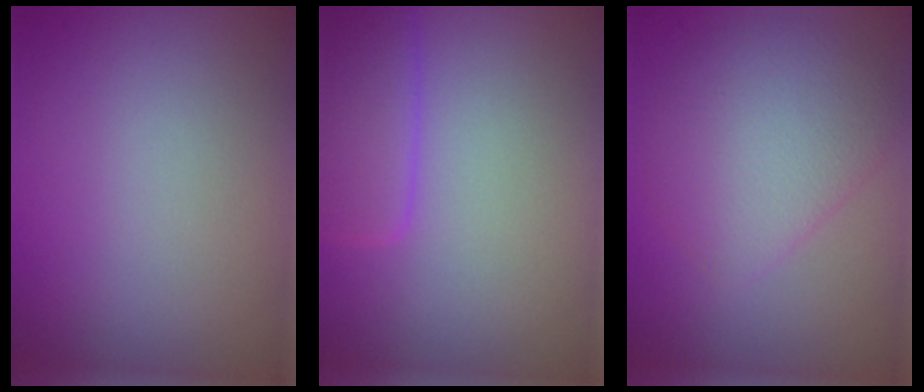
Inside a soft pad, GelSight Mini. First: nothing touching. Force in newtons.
{"total": 3.3, "press": 3.3, "slide": 0.2}
{"total": 5.0, "press": 5.0, "slide": 0.1}